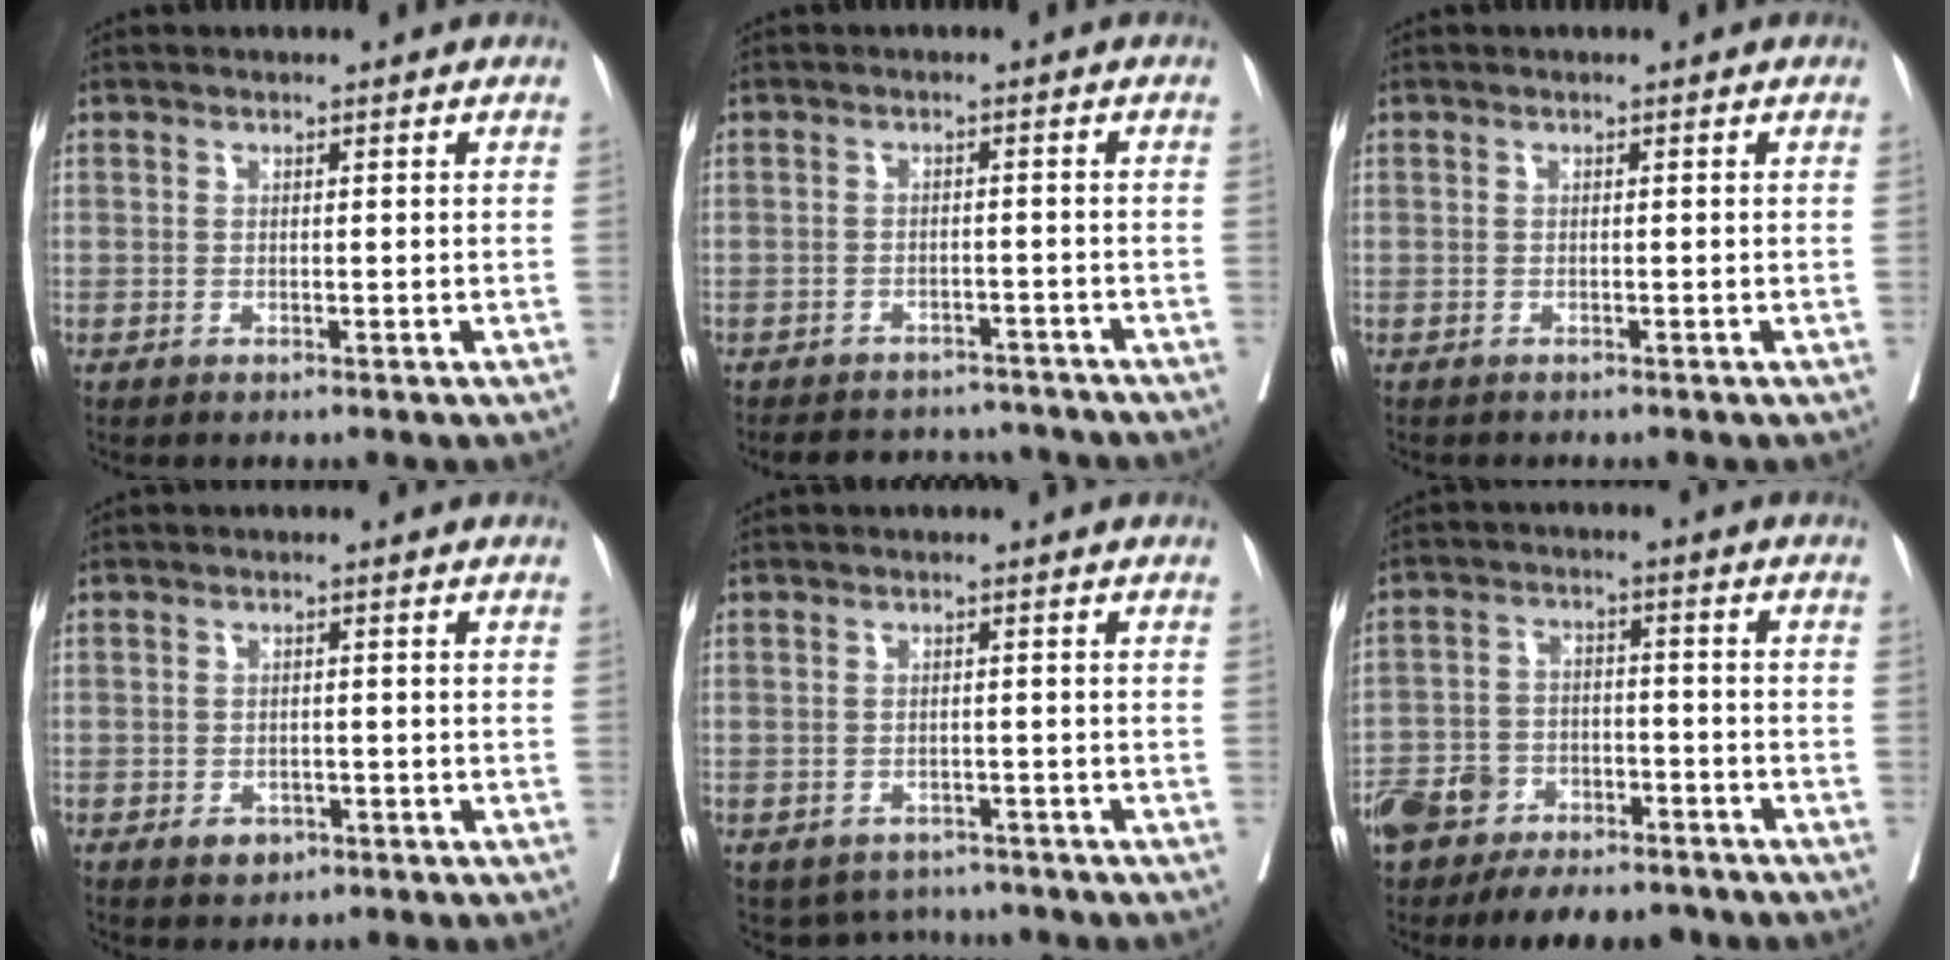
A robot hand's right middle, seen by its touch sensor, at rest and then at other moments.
{"total": 9.3, "force": [-8.6, 3.1, 1.6], "torque": [-0.021, 0.013, -0.106]}
{"total": 0.6, "force": [-0.5, 0.3, 0.0], "torque": [-0.006, 0.002, -0.011]}
{"total": 2.4, "force": [-1.3, 1.7, 1.0], "torque": [-0.010, 0.004, -0.011]}
{"total": 4.5, "force": [-3.9, 2.2, -0.1], "torque": [0.009, 0.011, -0.051]}
{"total": 14.1, "force": [-10.7, 6.7, 6.4], "torque": [-0.119, 0.013, -0.168]}